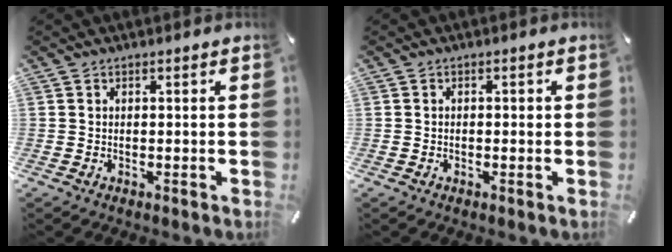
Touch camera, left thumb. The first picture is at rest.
{"total": 0.9, "force": [-0.4, 0.6, 0.6], "torque": [-0.014, 0.002, -0.008]}